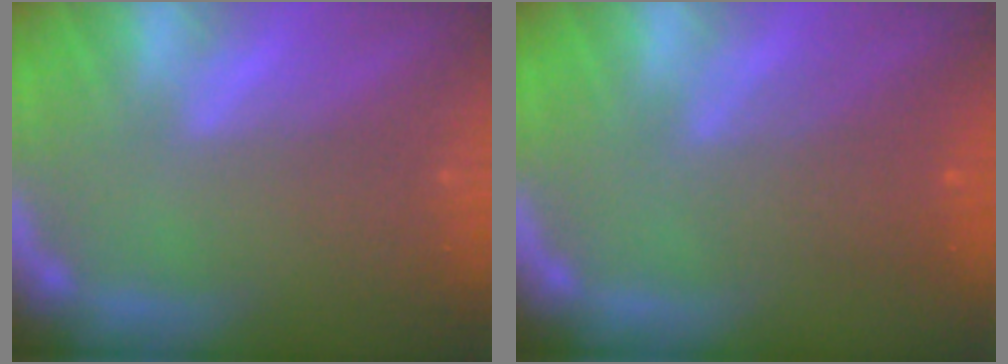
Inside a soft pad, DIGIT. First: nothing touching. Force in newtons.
{"total": 4.6}